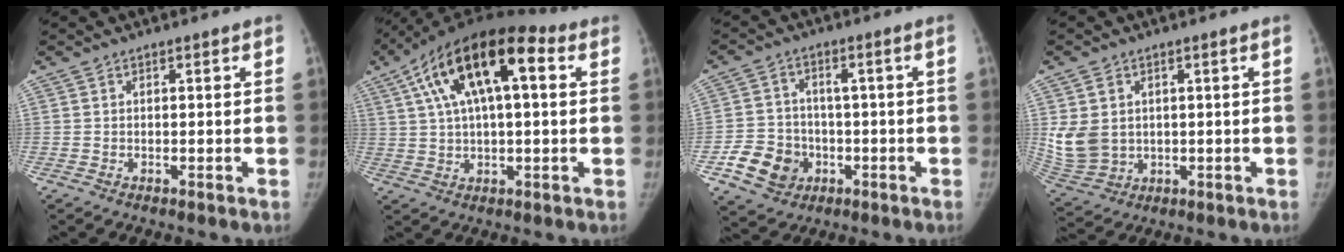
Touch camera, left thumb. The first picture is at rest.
{"total": 19.5, "force": [6.5, 8.4, 16.3], "torque": [-0.277, 0.028, 0.098]}
{"total": 9.0, "force": [-3.2, 7.8, 3.4], "torque": [-0.035, 0.023, -0.046]}
{"total": 9.0, "force": [1.1, 7.2, 5.3], "torque": [-0.095, -0.007, 0.039]}